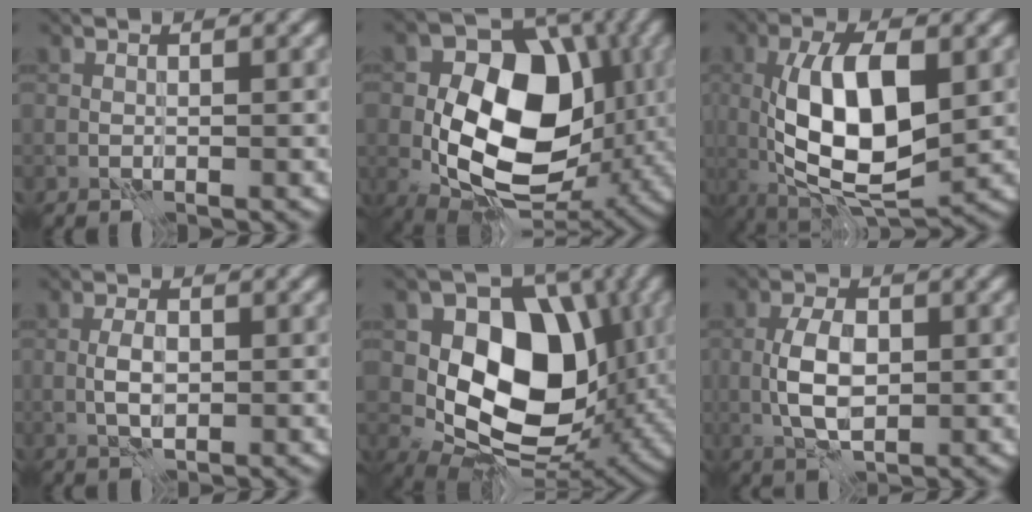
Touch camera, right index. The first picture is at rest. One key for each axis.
{"total": 14.4, "fx": -0.4, "fy": 10.1, "fz": 10.2, "tx": -0.158, "ty": -0.017, "tz": -0.007}
{"total": 10.4, "fx": 0.0, "fy": 4.2, "fz": 9.5, "tx": -0.164, "ty": 0.001, "tz": 0.000}
{"total": 2.2, "fx": -0.4, "fy": 1.2, "fz": 1.9, "tx": -0.035, "ty": 0.001, "tz": -0.007}
{"total": 12.0, "fx": 1.1, "fy": 8.6, "fz": 8.3, "tx": -0.123, "ty": -0.017, "tz": 0.016}
{"total": 4.5, "fx": -0.4, "fy": 2.4, "fz": 3.7, "tx": -0.077, "ty": 0.001, "tz": -0.008}